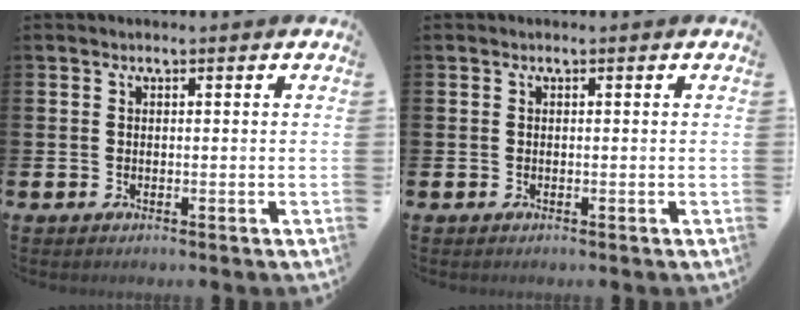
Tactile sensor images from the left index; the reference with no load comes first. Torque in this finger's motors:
{"motor_torque": [-0.05, 0.01, 0.00, 0.01]}